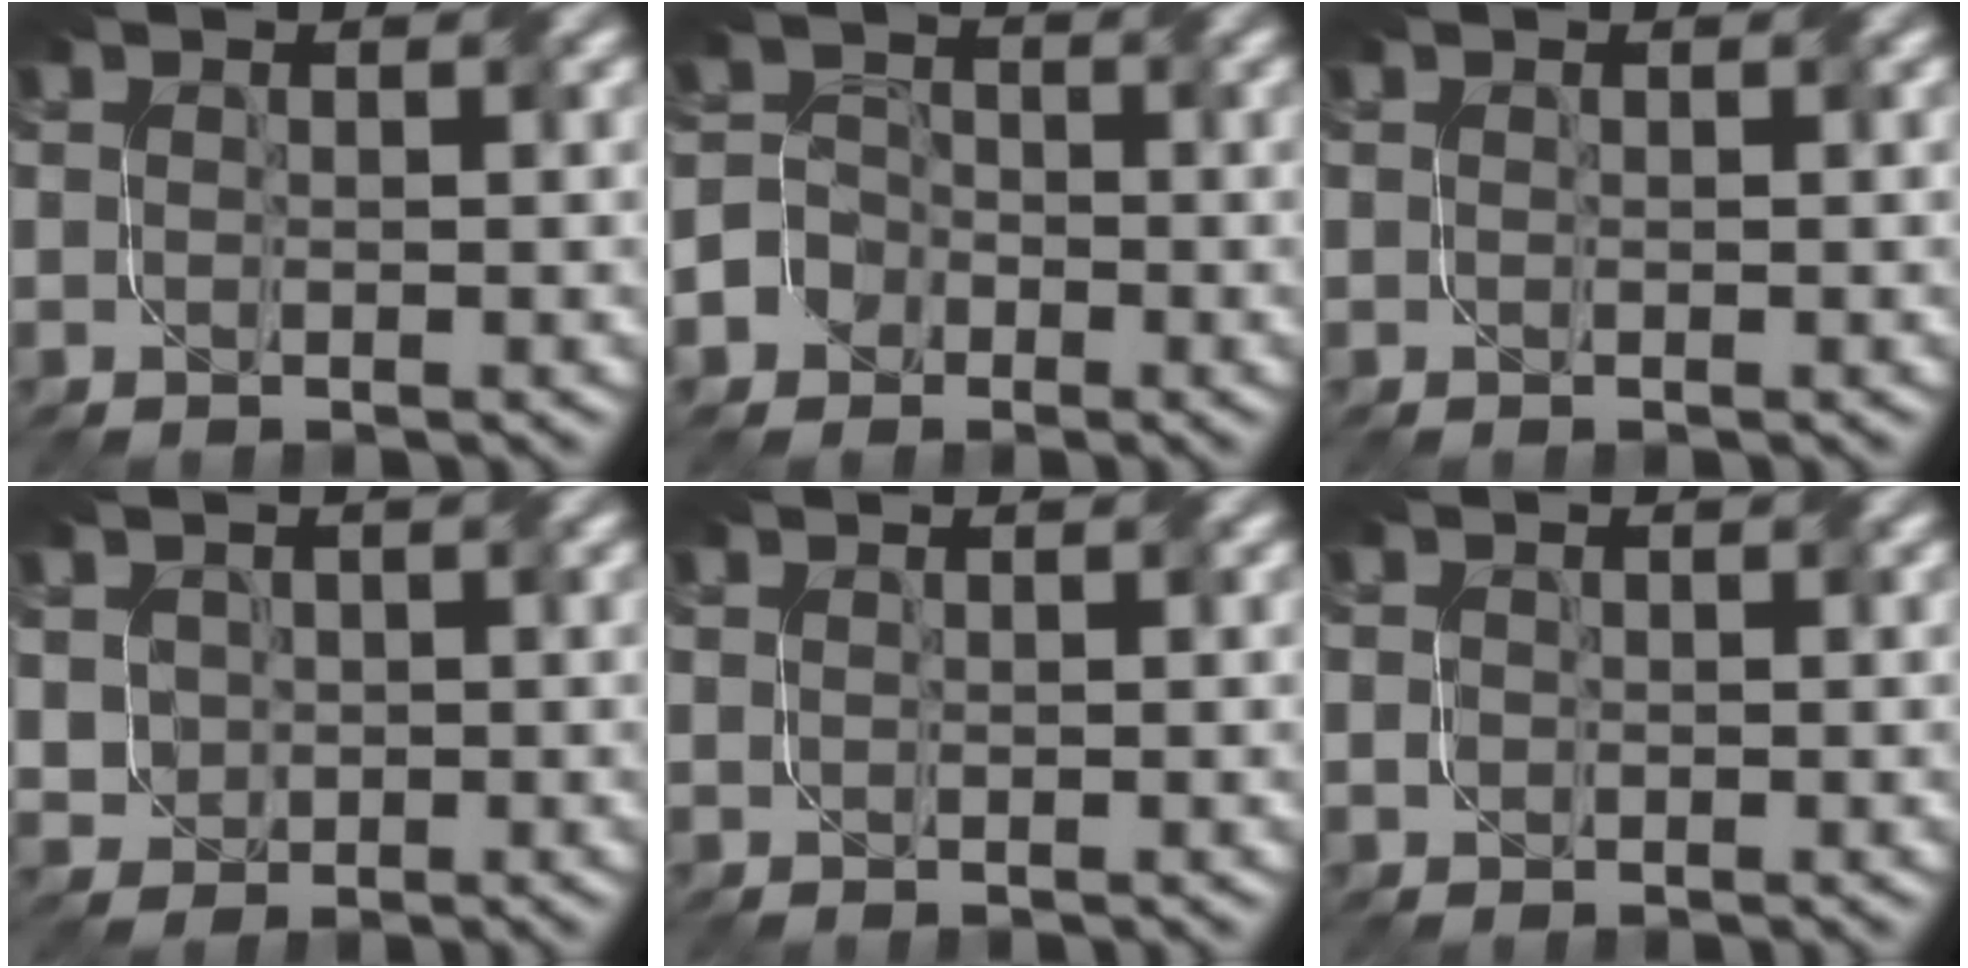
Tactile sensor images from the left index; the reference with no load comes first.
{"total": 4.2, "force": [-2.5, 3.4, 0.2], "torque": [0.007, 0.006, -0.062]}
{"total": 0.0}
{"total": 2.6, "force": [0.3, 2.5, 0.7], "torque": [-0.023, 0.006, 0.013]}
{"total": 0.0}
{"total": 0.7, "force": [-0.2, 0.6, 0.2], "torque": [-0.004, 0.005, -0.004]}